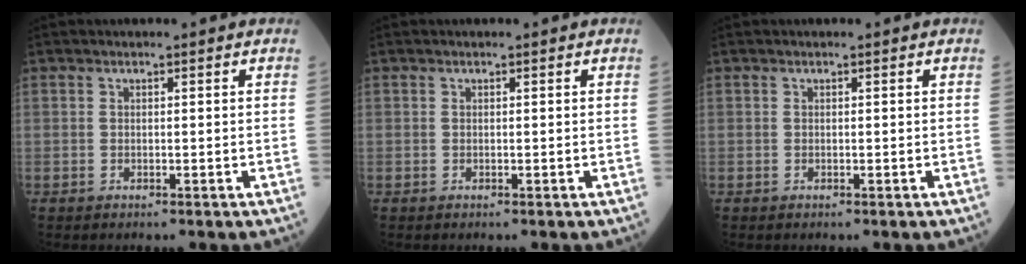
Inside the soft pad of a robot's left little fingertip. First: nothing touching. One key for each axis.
{"total": 0.0}
{"total": 0.0}